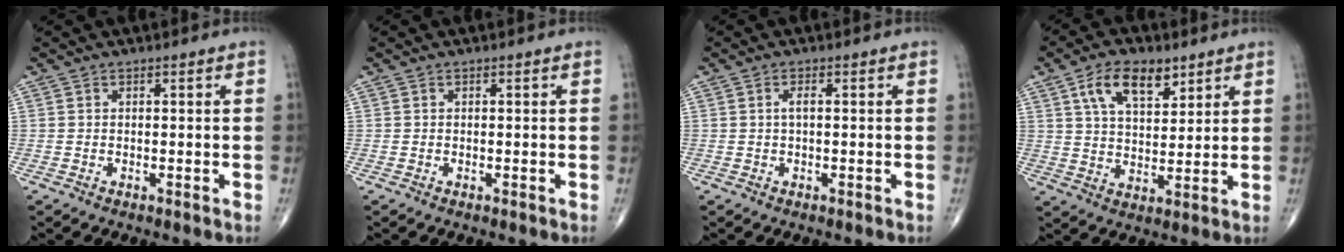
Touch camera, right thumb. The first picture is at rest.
{"total": 0.0}
{"total": 1.2, "force": [0.1, 0.4, 1.2], "torque": [-0.028, 0.001, 0.000]}
{"total": 10.3, "force": [5.4, 5.4, 6.9], "torque": [-0.105, -0.021, 0.100]}